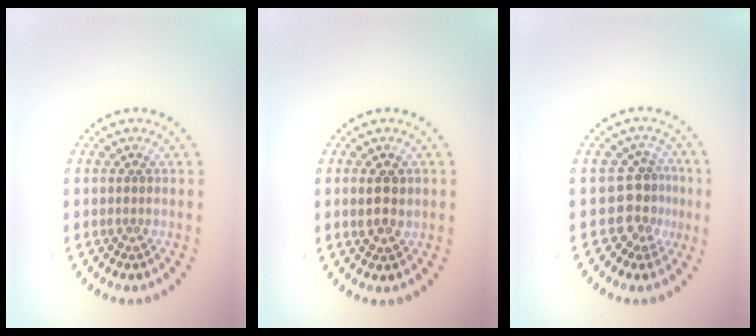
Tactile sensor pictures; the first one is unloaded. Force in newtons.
{"total": 2.1, "press": 2.1, "slide": 0.5}
{"total": 3.2, "press": 2.5, "slide": 2.0}